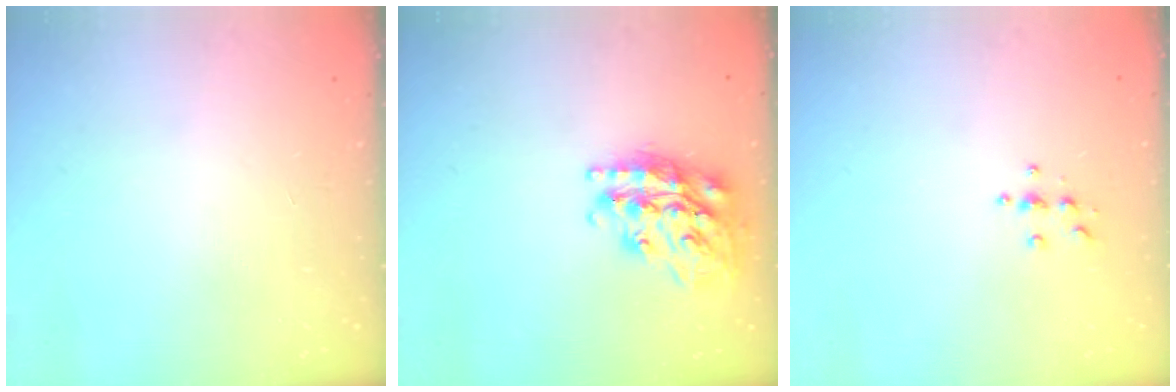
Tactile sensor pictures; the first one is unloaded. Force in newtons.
{"total": 21.4, "press": 21.4, "slide": 1.6}
{"total": 3.8, "press": 3.8, "slide": 0.4}